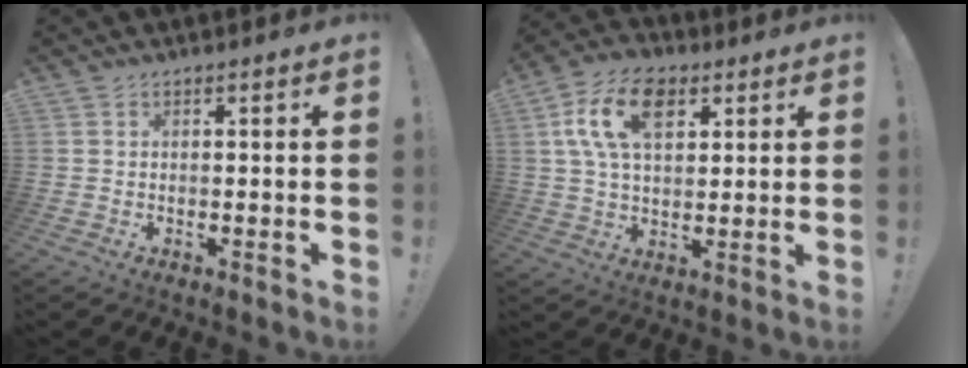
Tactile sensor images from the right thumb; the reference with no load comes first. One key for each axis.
{"total": 14.7, "fx": 5.6, "fy": 9.1, "fz": 10.1, "tx": -0.173, "ty": -0.002, "tz": 0.106}